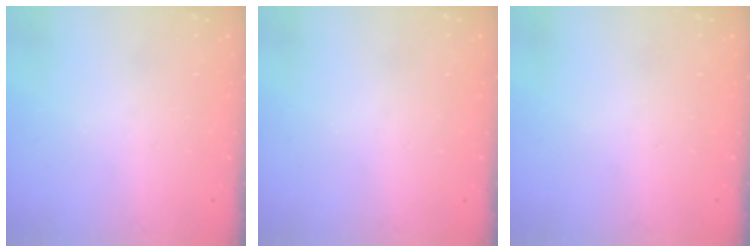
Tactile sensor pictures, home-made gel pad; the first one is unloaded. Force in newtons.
{"total": 0.0}
{"total": 0.0}